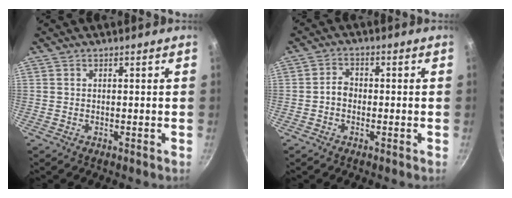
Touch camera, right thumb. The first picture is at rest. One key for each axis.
{"total": 2.8, "fx": -0.7, "fy": 2.2, "fz": 1.6, "tx": -0.015, "ty": 0.015, "tz": -0.016}